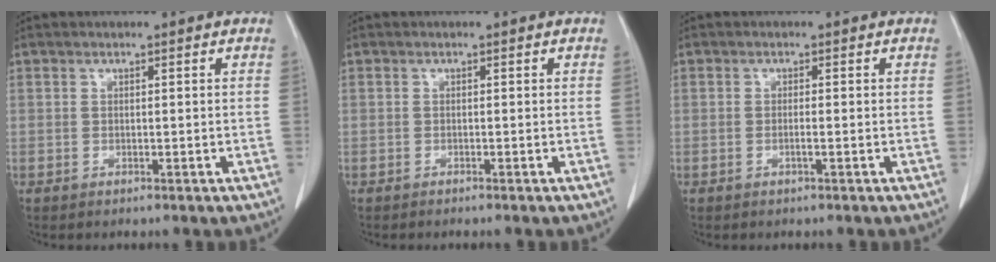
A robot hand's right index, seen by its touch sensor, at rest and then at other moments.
{"total": 1.0, "force": [-0.8, -0.1, 0.4], "torque": [-0.004, 0.000, -0.012]}
{"total": 0.8, "force": [-0.2, -0.1, 0.7], "torque": [-0.012, 0.001, -0.002]}